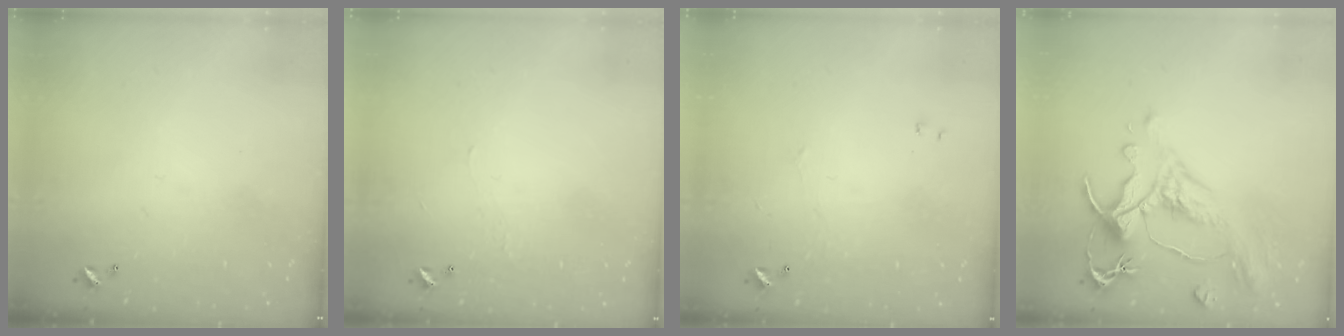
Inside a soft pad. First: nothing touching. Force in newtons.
{"total": 0.9, "press": 0.8, "slide": 0.5}
{"total": 0.7, "press": 0.4, "slide": 0.5}
{"total": 1.5, "press": 0.2, "slide": 1.5}